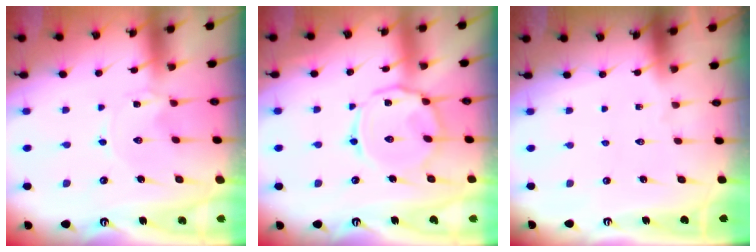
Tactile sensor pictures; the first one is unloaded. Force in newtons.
{"total": 9.8, "press": 9.8, "slide": 0.9}
{"total": 0.0}